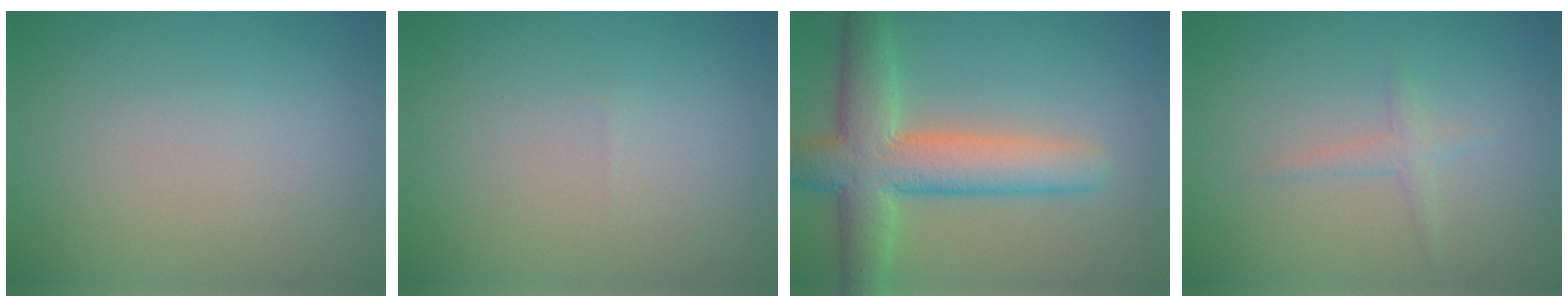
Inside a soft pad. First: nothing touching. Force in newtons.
{"total": 0.0}
{"total": 7.5, "press": 7.5, "slide": 0.2}
{"total": 1.2, "press": 1.2, "slide": 0.1}